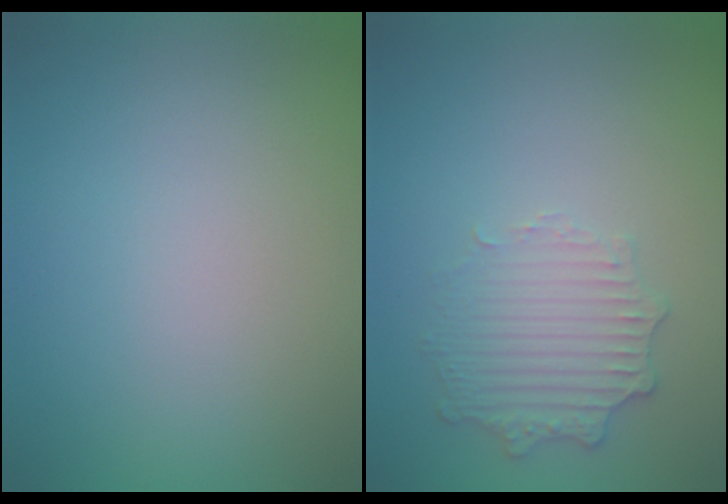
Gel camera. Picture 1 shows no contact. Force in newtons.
{"total": 2.6, "press": 2.5, "slide": 0.7}